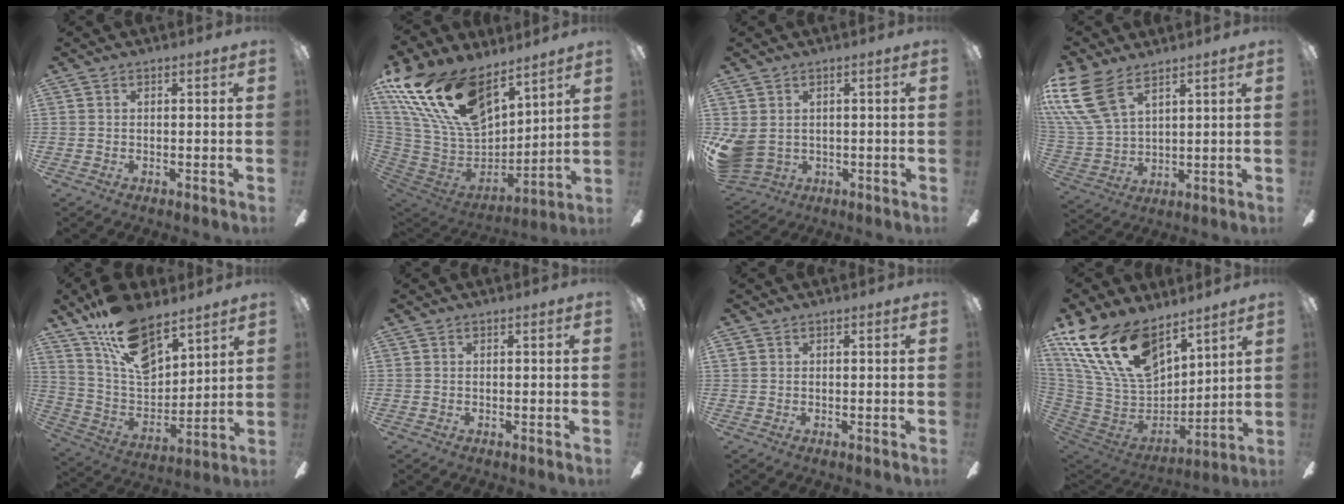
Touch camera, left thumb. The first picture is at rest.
{"total": 25.1, "force": [15.6, 13.1, 14.6], "torque": [-0.317, -0.076, 0.286]}
{"total": 6.3, "force": [0.8, 5.2, 3.5], "torque": [-0.092, -0.006, 0.016]}
{"total": 15.3, "force": [9.0, 7.8, 9.7], "torque": [-0.235, -0.035, 0.169]}
{"total": 17.4, "force": [12.1, 8.2, 9.4], "torque": [-0.184, -0.061, 0.223]}
{"total": 0.0}
{"total": 0.7, "force": [0.2, 0.6, 0.2], "torque": [-0.003, 0.004, 0.003]}
{"total": 22.5, "force": [13.9, 12.2, 12.8], "torque": [-0.277, -0.067, 0.258]}